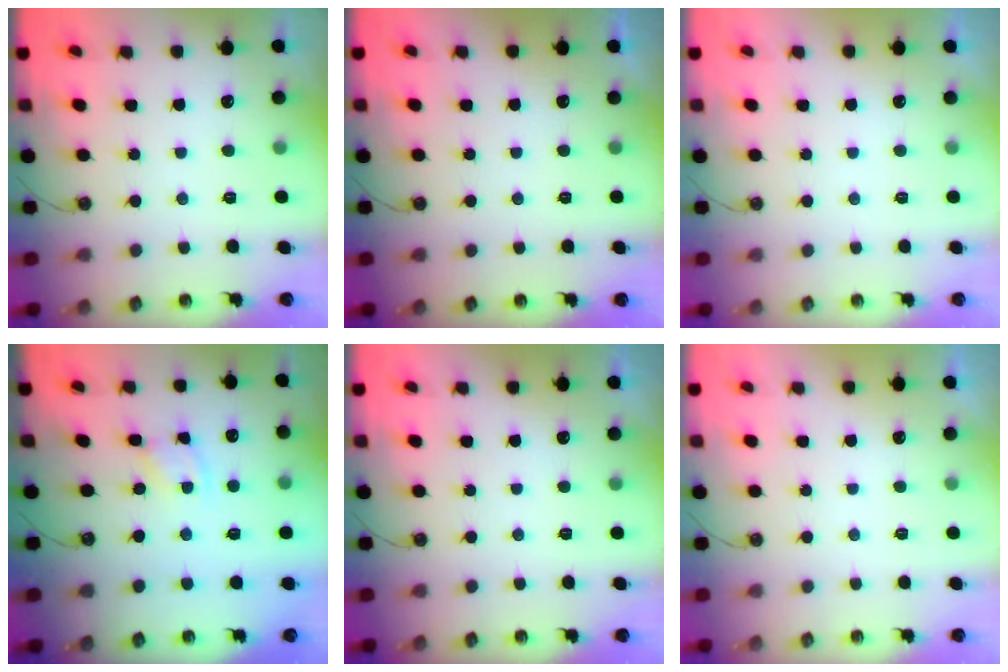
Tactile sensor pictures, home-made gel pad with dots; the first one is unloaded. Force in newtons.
{"total": 0.0}
{"total": 0.0}
{"total": 1.9, "press": 1.8, "slide": 0.3}
{"total": 0.0}
{"total": 0.0}